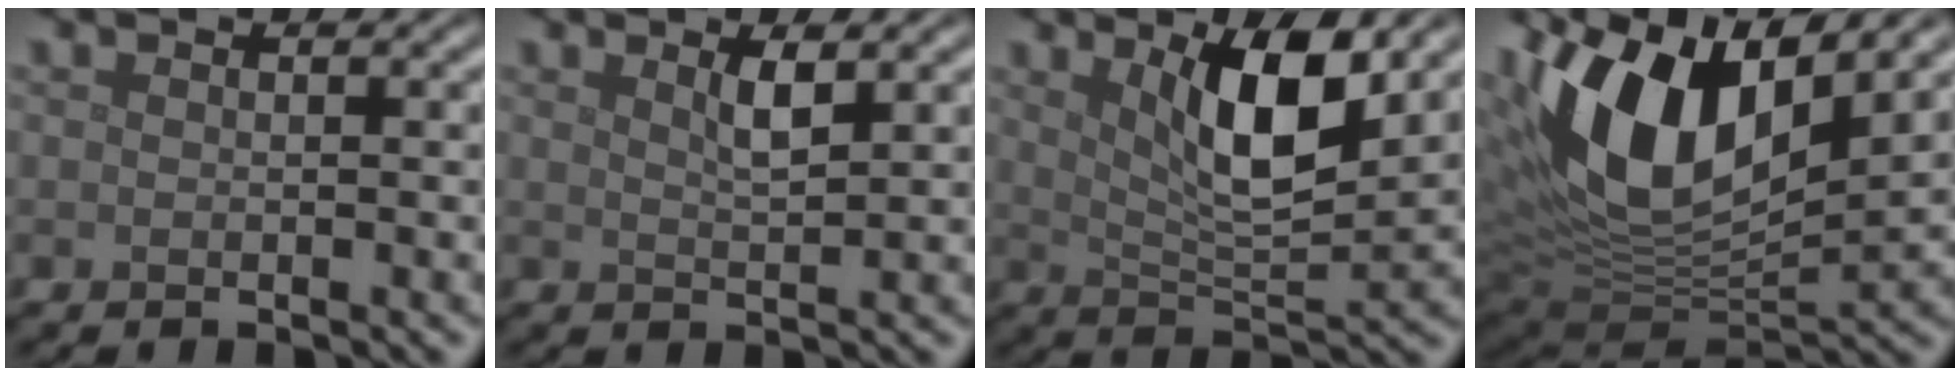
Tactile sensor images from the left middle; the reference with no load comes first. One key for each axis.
{"total": 1.9, "fx": 1.1, "fy": 0.4, "fz": 1.5, "tx": -0.023, "ty": 0.001, "tz": 0.016}
{"total": 6.6, "fx": 2.7, "fy": 1.8, "fz": 5.8, "tx": -0.099, "ty": -0.006, "tz": 0.050}
{"total": 13.4, "fx": 5.2, "fy": 6.4, "fz": 10.5, "tx": -0.194, "ty": 0.008, "tz": 0.090}